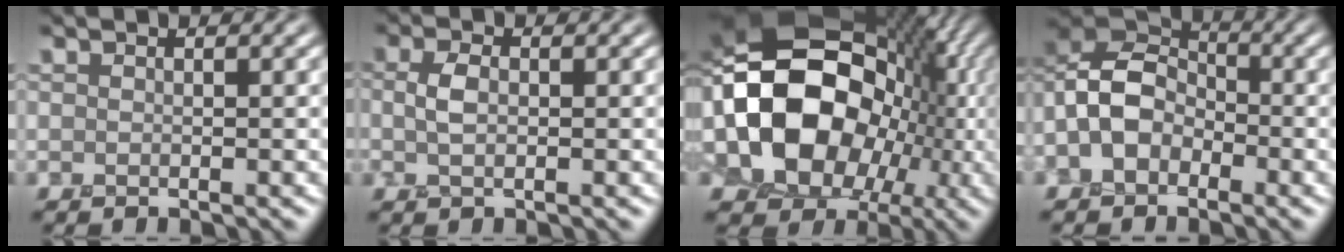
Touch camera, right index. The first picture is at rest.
{"total": 2.1, "force": [-0.1, 1.0, 1.9], "torque": [-0.045, 0.002, -0.005]}
{"total": 18.4, "force": [-0.2, 13.2, 12.8], "torque": [-0.247, -0.004, -0.004]}
{"total": 6.9, "force": [-1.9, 4.9, 4.4], "torque": [-0.089, 0.010, -0.047]}